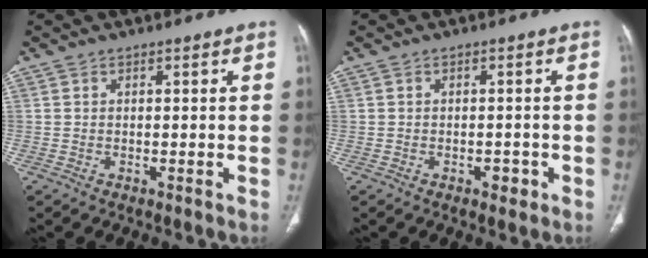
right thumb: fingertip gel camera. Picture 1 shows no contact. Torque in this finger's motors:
{"motor_torque": [0.40, 0.64, -0.17, 0.23, 0.04]}